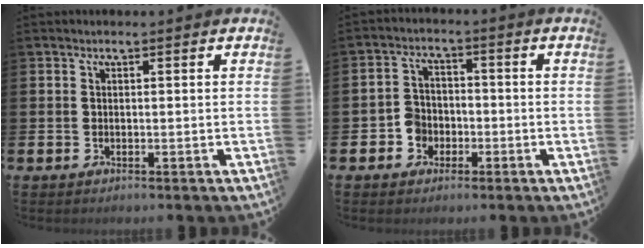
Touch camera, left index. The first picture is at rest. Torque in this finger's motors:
{"motor_torque": [0.50, 0.25, 0.06, 0.01]}